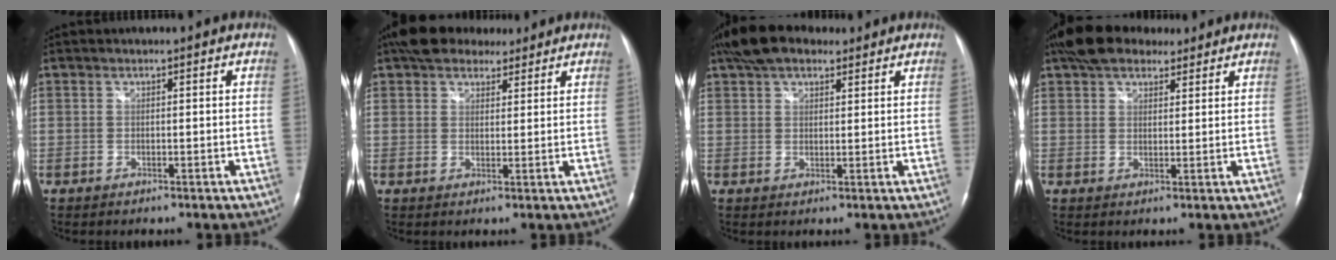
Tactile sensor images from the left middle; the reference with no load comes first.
{"total": 9.1, "force": [7.4, 4.0, 3.4], "torque": [-0.045, 0.029, 0.118]}
{"total": 8.4, "force": [6.1, 3.9, 4.2], "torque": [-0.081, 0.033, 0.108]}
{"total": 10.1, "force": [7.8, 4.4, 4.5], "torque": [-0.071, 0.037, 0.134]}